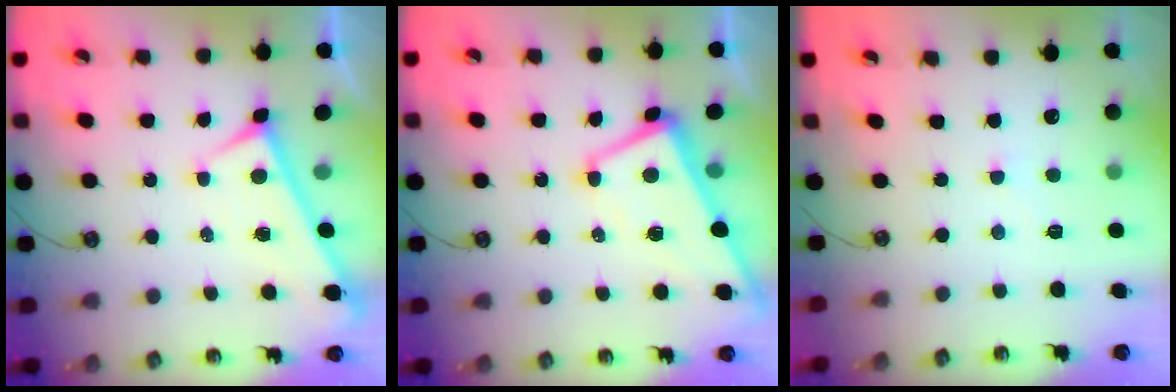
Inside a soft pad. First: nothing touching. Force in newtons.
{"total": 1.2, "press": 0.7, "slide": 1.0}
{"total": 3.9, "press": 3.8, "slide": 0.5}